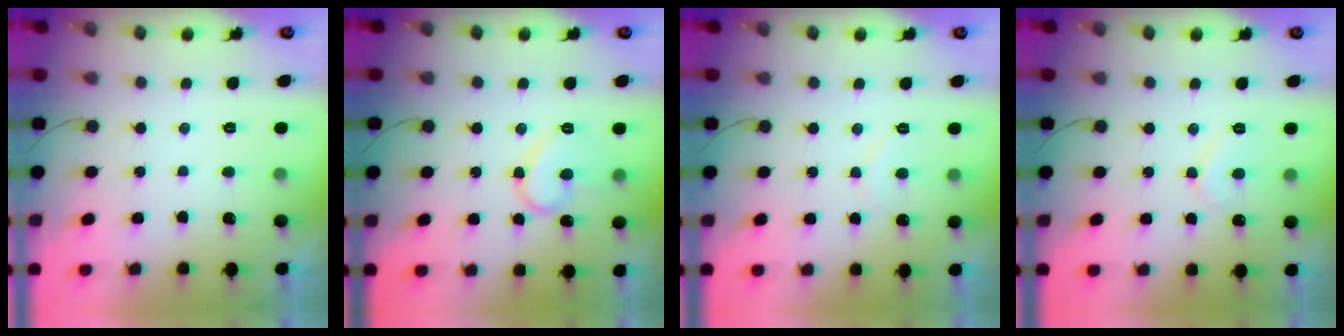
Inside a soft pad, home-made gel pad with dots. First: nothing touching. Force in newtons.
{"total": 10.2, "press": 10.1, "slide": 0.8}
{"total": 5.2, "press": 5.1, "slide": 0.4}
{"total": 6.3, "press": 6.2, "slide": 0.5}